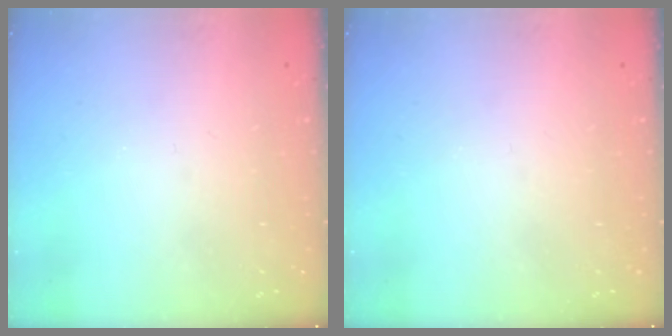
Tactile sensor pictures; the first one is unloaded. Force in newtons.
{"total": 0.0}